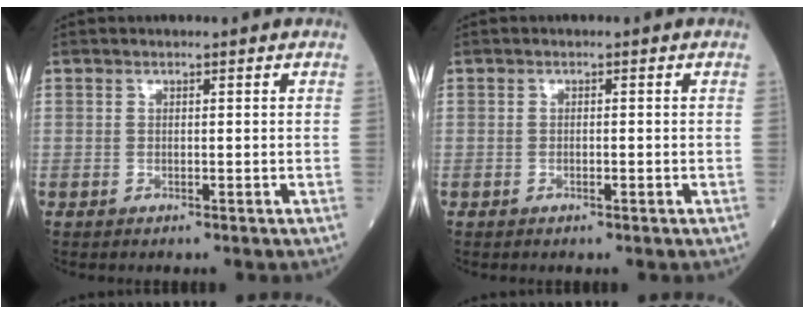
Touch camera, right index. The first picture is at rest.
{"total": 0.8, "force": [-0.3, 0.1, 0.7], "torque": [-0.013, 0.000, -0.004]}